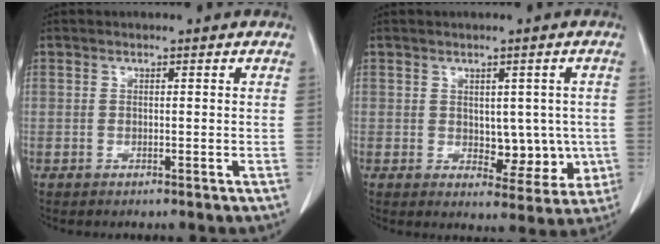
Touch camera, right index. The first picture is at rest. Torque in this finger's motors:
{"motor_torque": [0.06, 0.08, 0.08, 0.00]}